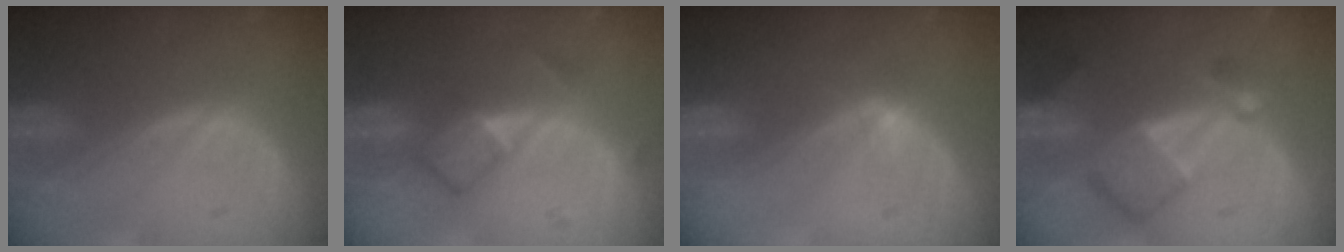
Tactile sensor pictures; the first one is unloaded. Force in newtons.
{"total": 4.9, "press": 4.7, "slide": 1.4}
{"total": 1.9, "press": 1.5, "slide": 1.1}
{"total": 7.7, "press": 6.7, "slide": 3.8}